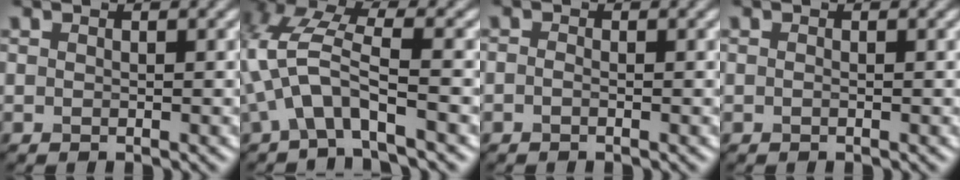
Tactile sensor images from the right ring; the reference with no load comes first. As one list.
[{"total": 6.4, "force": [-2.2, 2.4, 5.5], "torque": [-0.127, 0.012, -0.053]}, {"total": 0.6, "force": [-0.3, 0.2, 0.4], "torque": [-0.011, -0.003, -0.009]}, {"total": 0.0}]